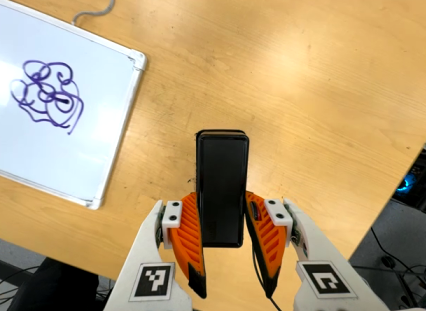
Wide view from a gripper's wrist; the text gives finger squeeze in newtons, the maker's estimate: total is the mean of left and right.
{"total": 5.0, "left": 3.2, "right": 6.8}